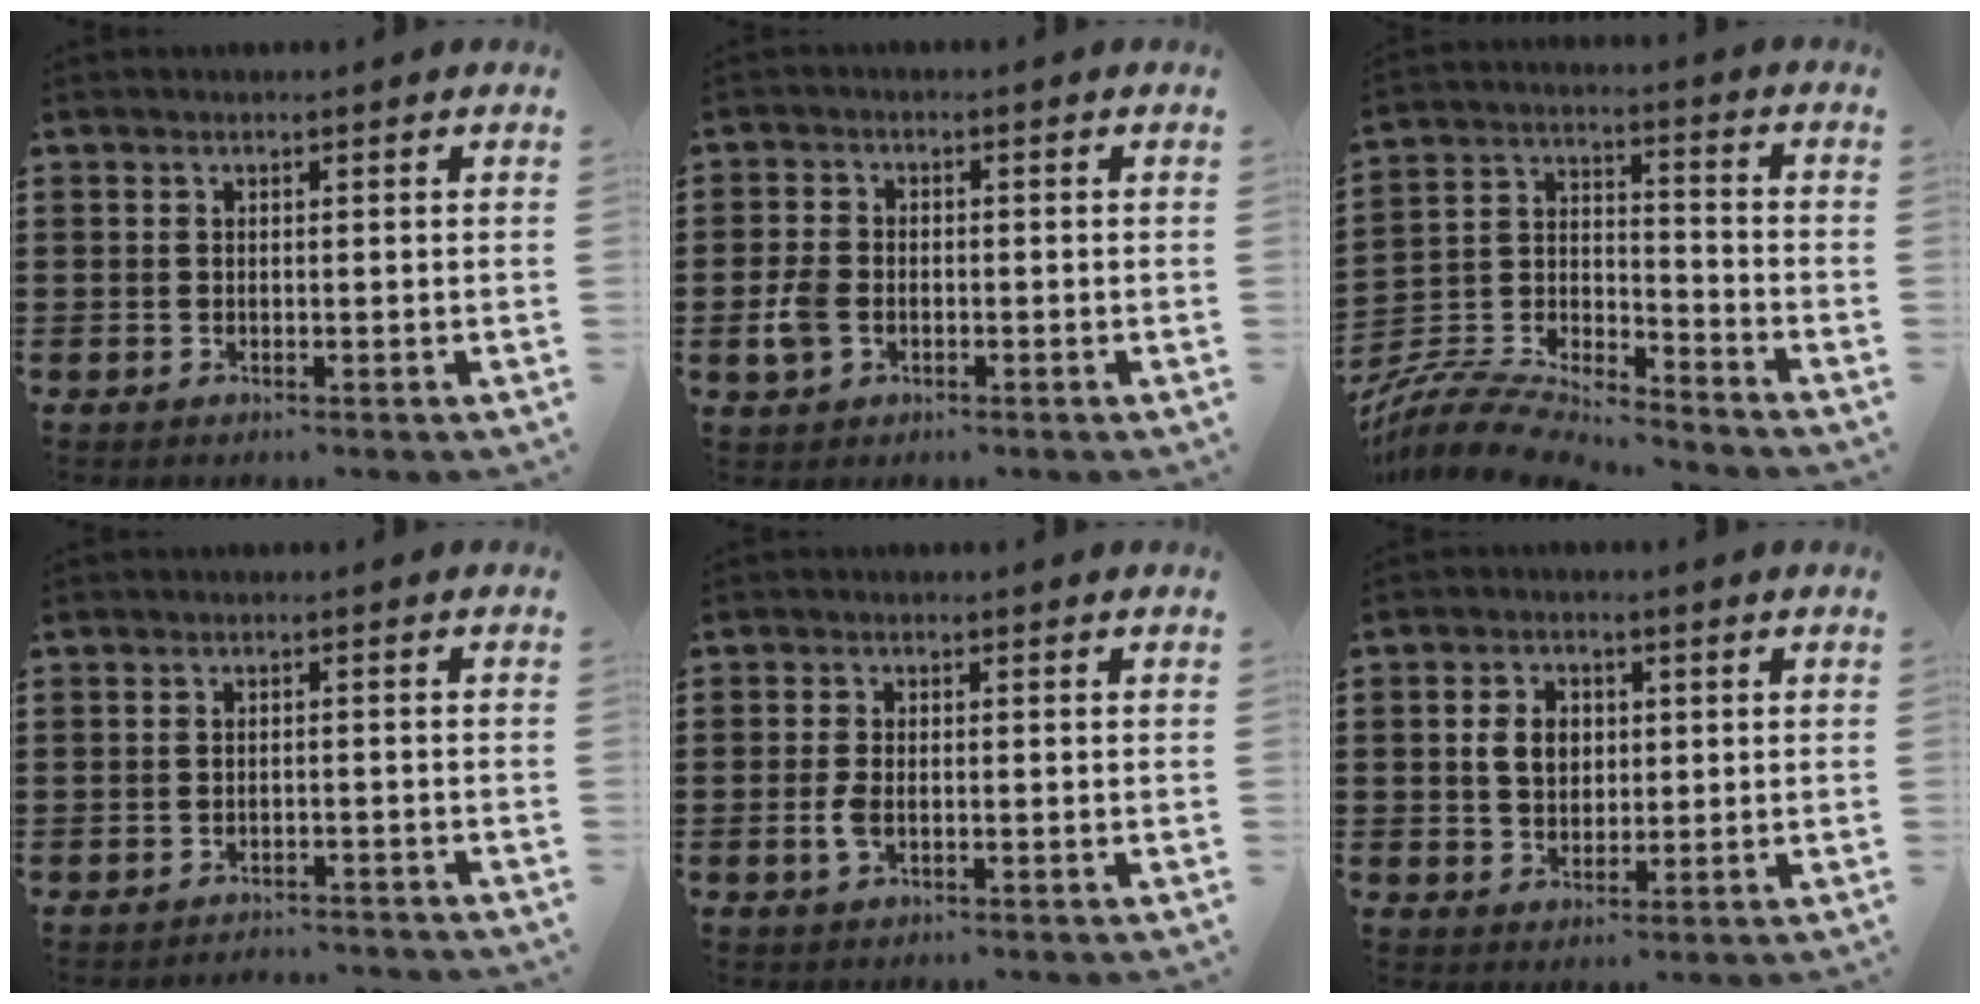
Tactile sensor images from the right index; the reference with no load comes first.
{"total": 3.9, "force": [-1.2, 2.7, 2.5], "torque": [-0.067, -0.003, -0.026]}
{"total": 8.1, "force": [-7.7, 1.7, 1.8], "torque": [-0.051, 0.005, -0.157]}
{"total": 2.0, "force": [-2.0, 0.1, -0.1], "torque": [-0.005, 0.000, -0.044]}
{"total": 2.7, "force": [-0.7, 1.3, 2.2], "torque": [-0.056, -0.005, -0.016]}
{"total": 4.6, "force": [0.6, 3.5, 3.0], "torque": [-0.069, 0.007, 0.004]}